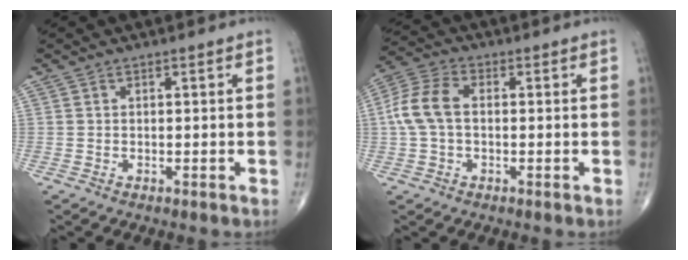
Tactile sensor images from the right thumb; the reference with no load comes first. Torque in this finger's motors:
{"motor_torque": [-0.11, 0.22, 0.35, -0.40, 0.26]}